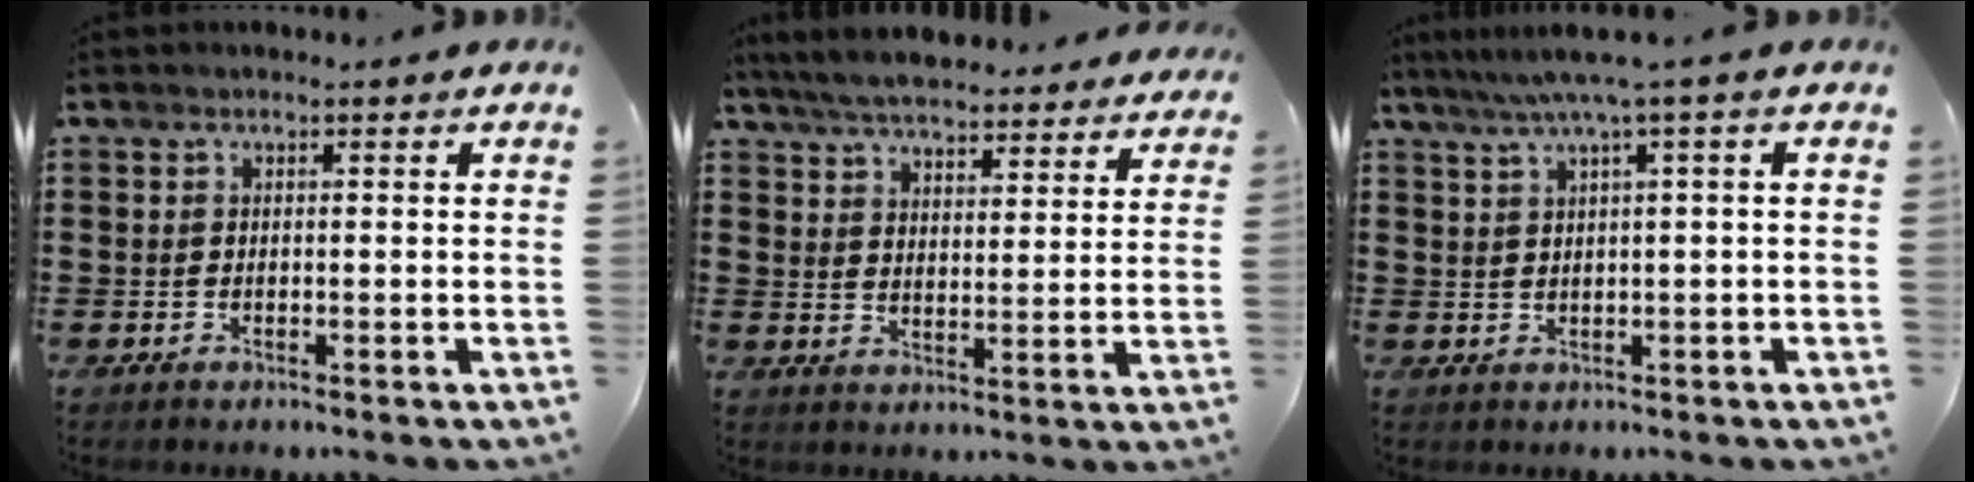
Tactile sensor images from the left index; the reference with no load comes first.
{"total": 5.9, "force": [5.7, 0.8, 1.1], "torque": [-0.046, -0.022, 0.104]}
{"total": 3.7, "force": [1.4, -0.6, 3.4], "torque": [-0.066, -0.004, 0.021]}